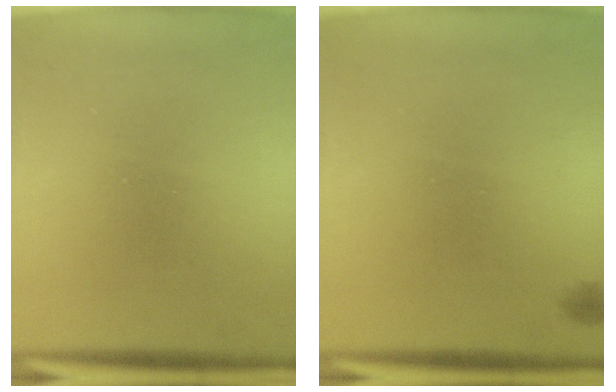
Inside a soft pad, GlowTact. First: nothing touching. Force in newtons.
{"total": 0.6}